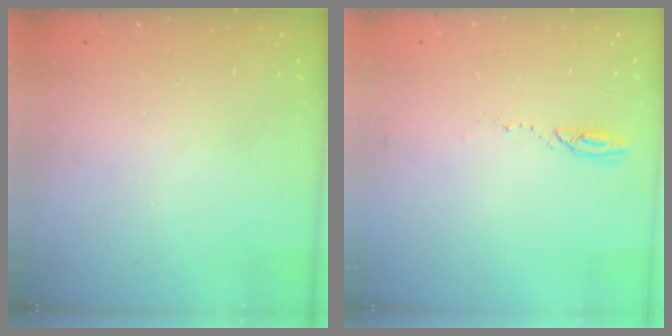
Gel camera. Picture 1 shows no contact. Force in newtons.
{"total": 2.6, "press": 2.6, "slide": 0.3}